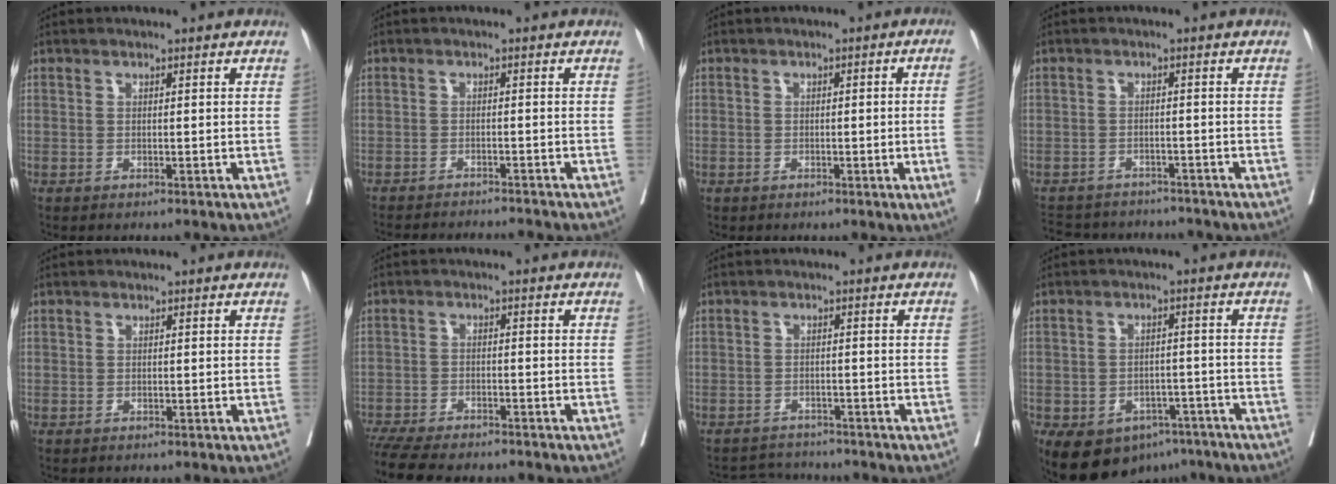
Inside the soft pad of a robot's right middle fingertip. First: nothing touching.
{"total": 10.8, "force": [-10.2, 0.1, 3.6], "torque": [-0.037, -0.014, -0.134]}
{"total": 4.5, "force": [-0.6, -0.6, 4.4], "torque": [-0.055, 0.004, -0.002]}
{"total": 10.1, "force": [-9.3, 3.6, 1.9], "torque": [-0.036, 0.014, -0.121]}
{"total": 0.5, "force": [0.3, 0.4, -0.1], "torque": [0.006, 0.004, 0.006]}
{"total": 11.7, "force": [-10.2, 2.1, 5.3], "torque": [-0.081, -0.013, -0.153]}
{"total": 3.5, "force": [-3.5, 0.2, -0.7], "torque": [0.012, -0.005, -0.055]}
{"total": 14.5, "force": [-8.9, 9.3, 6.6], "torque": [-0.141, 0.000, -0.116]}